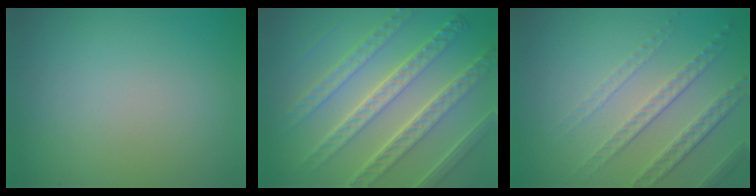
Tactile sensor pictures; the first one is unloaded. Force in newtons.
{"total": 8.3, "press": 6.1, "slide": 5.5}
{"total": 4.6, "press": 3.1, "slide": 3.4}